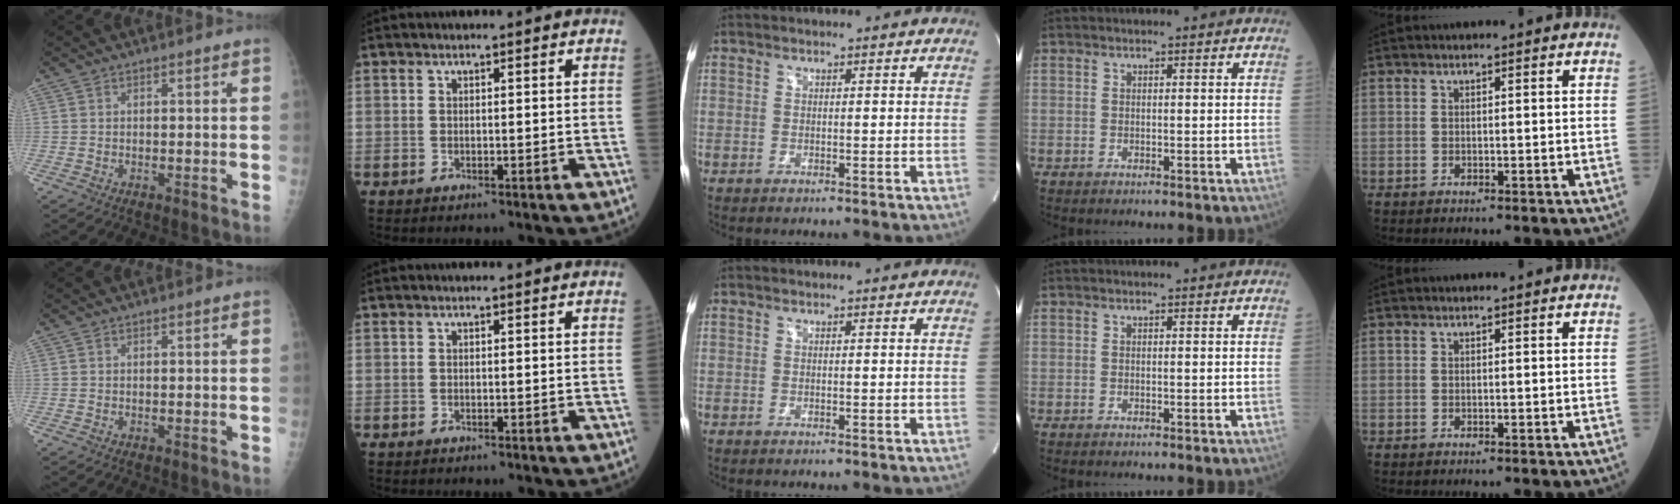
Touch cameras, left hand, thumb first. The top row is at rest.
{}